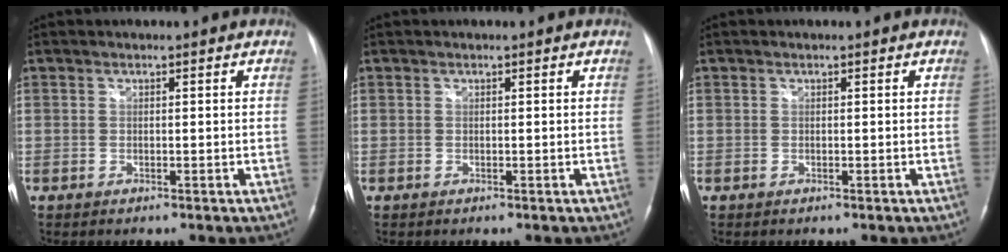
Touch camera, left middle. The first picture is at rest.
{"total": 0.0}
{"total": 0.0}